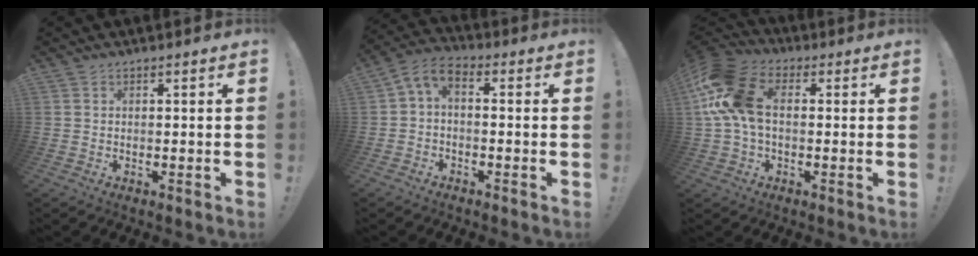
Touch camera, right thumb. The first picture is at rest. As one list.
[{"total": 4.1, "force": [-0.3, 2.1, 3.5], "torque": [-0.079, -0.009, -0.004]}, {"total": 15.7, "force": [2.3, 9.8, 12.0], "torque": [-0.246, 0.009, 0.045]}]